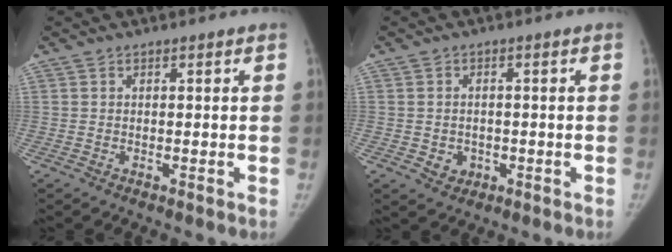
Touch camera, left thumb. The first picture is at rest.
{"total": 3.2, "force": [-0.9, 2.8, 1.2], "torque": [-0.002, 0.004, -0.005]}